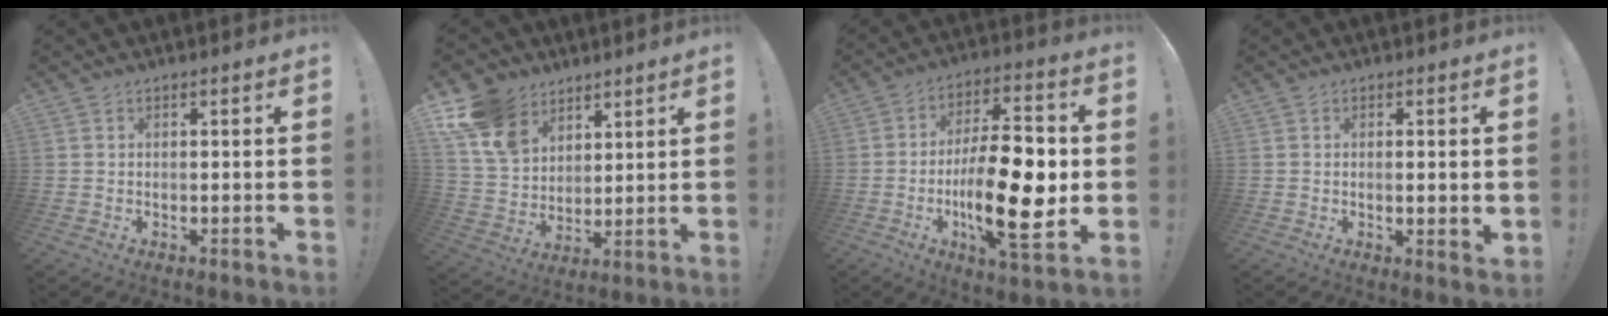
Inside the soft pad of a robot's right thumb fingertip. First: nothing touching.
{"total": 14.8, "force": [9.0, 10.2, 5.8], "torque": [-0.114, -0.047, 0.182]}
{"total": 22.7, "force": [-3.6, 8.4, 20.8], "torque": [-0.358, 0.005, -0.059]}
{"total": 2.2, "force": [0.7, 0.7, 2.0], "torque": [-0.025, -0.004, 0.013]}